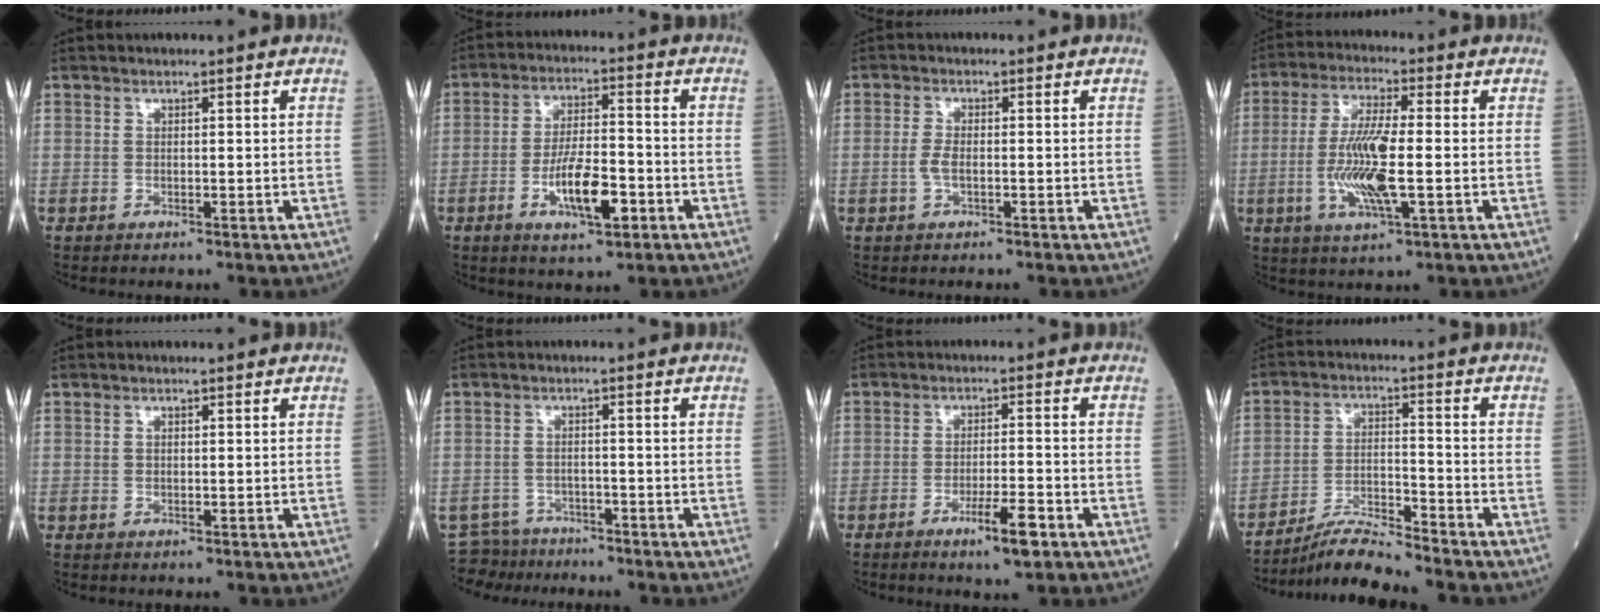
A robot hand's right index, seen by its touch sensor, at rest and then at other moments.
{"total": 9.3, "force": [-3.5, 2.4, 8.3], "torque": [-0.156, -0.001, -0.059]}
{"total": 2.0, "force": [-0.7, 0.7, 1.8], "torque": [-0.041, 0.001, -0.015]}
{"total": 10.6, "force": [-1.7, 1.3, 10.4], "torque": [-0.212, -0.009, -0.035]}
{"total": 0.6, "force": [0.1, 0.4, 0.4], "torque": [-0.009, 0.002, 0.002]}
{"total": 4.5, "force": [-3.9, 1.7, -1.3], "torque": [0.021, 0.003, -0.070]}
{"total": 5.5, "force": [-3.1, 0.4, 4.6], "torque": [-0.076, -0.004, -0.052]}
{"total": 7.2, "force": [-6.9, -1.0, 2.0], "torque": [-0.042, -0.011, -0.125]}